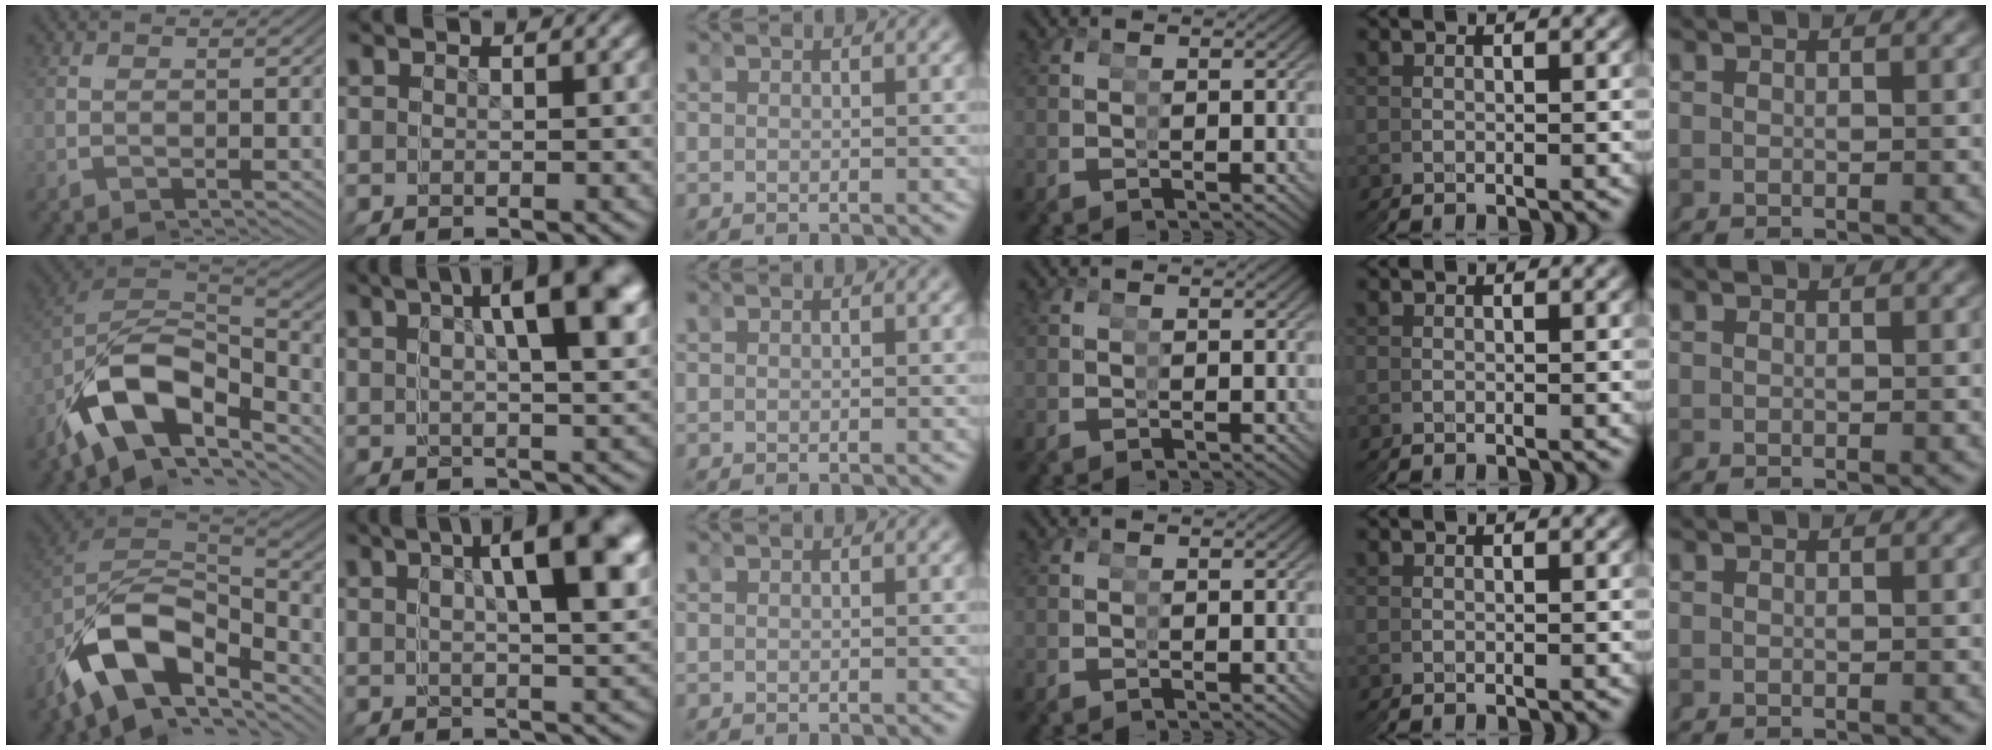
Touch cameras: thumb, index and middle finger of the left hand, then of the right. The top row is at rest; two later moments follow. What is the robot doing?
{"motion": "grasp_and_lifting", "object": "toy banana"}